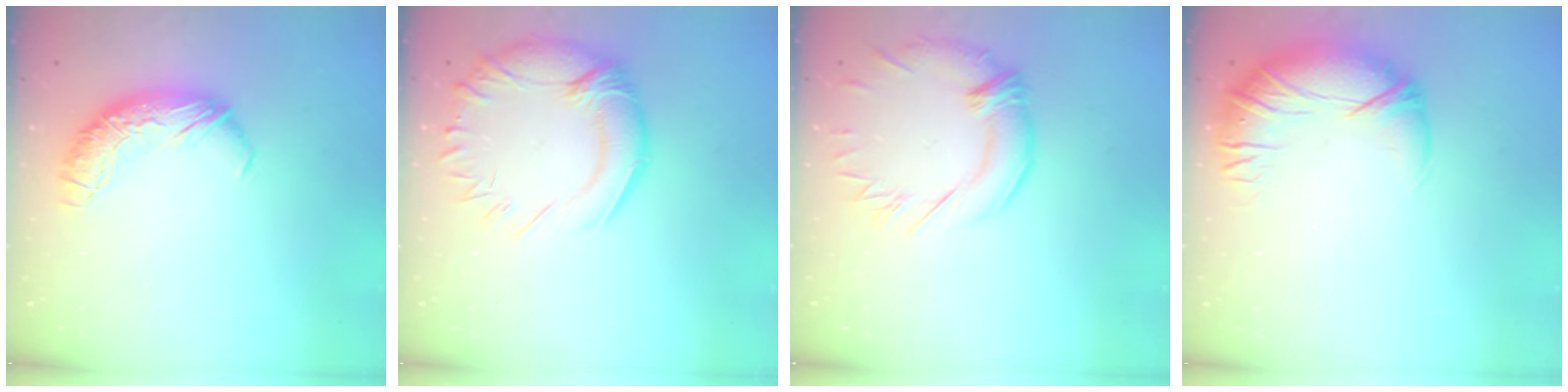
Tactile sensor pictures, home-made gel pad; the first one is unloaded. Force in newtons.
{"total": 5.7, "press": 5.0, "slide": 2.8}
{"total": 2.7, "press": 2.2, "slide": 1.5}
{"total": 3.0, "press": 0.1, "slide": 3.0}